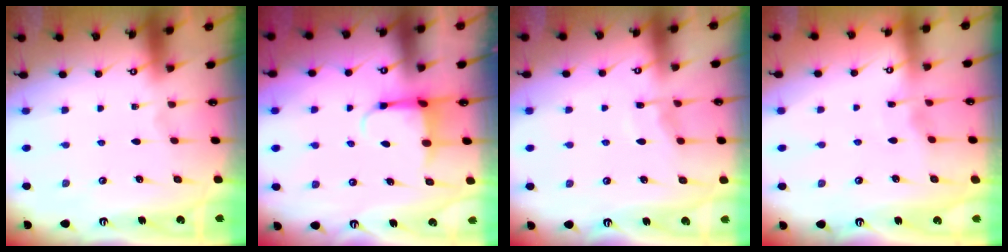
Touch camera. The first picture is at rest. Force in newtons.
{"total": 5.2, "press": 5.1, "slide": 1.1}
{"total": 6.0, "press": 5.9, "slide": 0.7}
{"total": 3.2, "press": 3.1, "slide": 0.4}